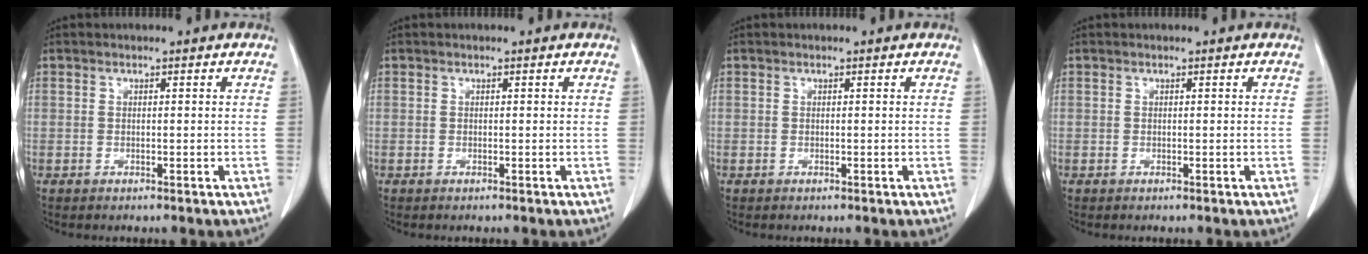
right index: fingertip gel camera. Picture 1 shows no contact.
{"total": 0.0}
{"total": 0.0}
{"total": 0.0}